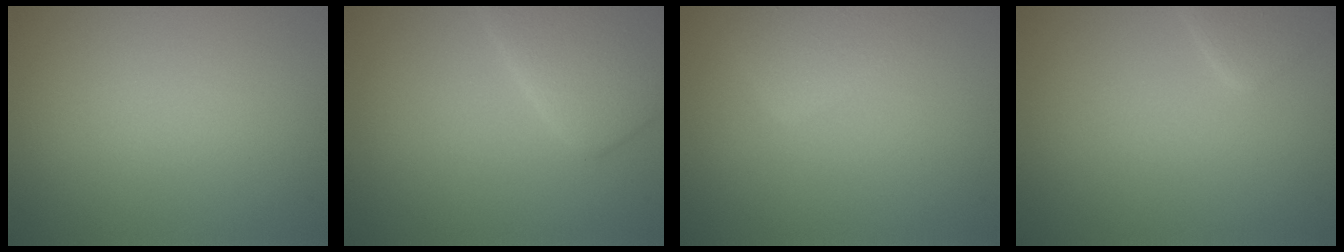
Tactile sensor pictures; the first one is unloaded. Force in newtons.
{"total": 4.4, "press": 4.4, "slide": 0.3}
{"total": 2.9, "press": 2.9, "slide": 0.2}
{"total": 2.2, "press": 2.2, "slide": 0.1}